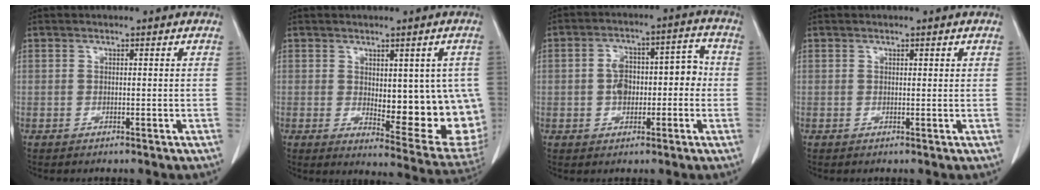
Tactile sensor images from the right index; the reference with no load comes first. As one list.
[{"total": 15.6, "force": [-0.5, 5.7, 14.5], "torque": [-0.137, -0.007, 0.014]}, {"total": 8.3, "force": [-0.9, 5.0, 6.6], "torque": [-0.103, 0.045, -0.010]}, {"total": 0.6, "force": [0.4, 0.2, 0.4], "torque": [-0.006, -0.001, 0.005]}]